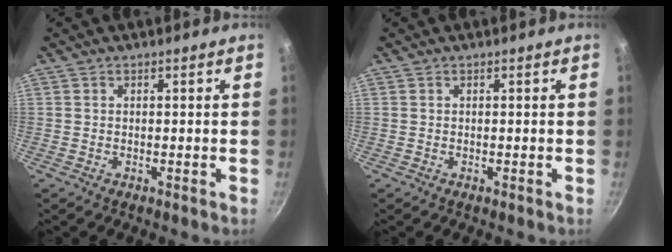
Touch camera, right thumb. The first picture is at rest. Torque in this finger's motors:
{"motor_torque": [-0.04, -0.03, 0.00, 0.00, 0.00]}